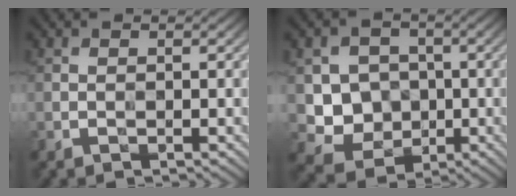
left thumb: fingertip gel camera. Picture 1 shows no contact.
{"total": 6.7, "force": [-0.2, 6.1, 2.8], "torque": [-0.066, -0.015, -0.018]}